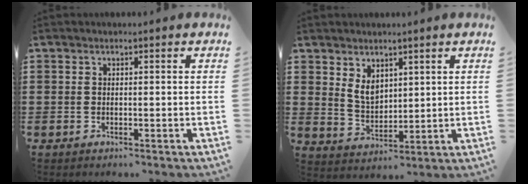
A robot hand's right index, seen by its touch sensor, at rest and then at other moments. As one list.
[{"total": 4.6, "force": [2.5, 2.9, 2.5], "torque": [-0.049, 0.001, 0.045]}]